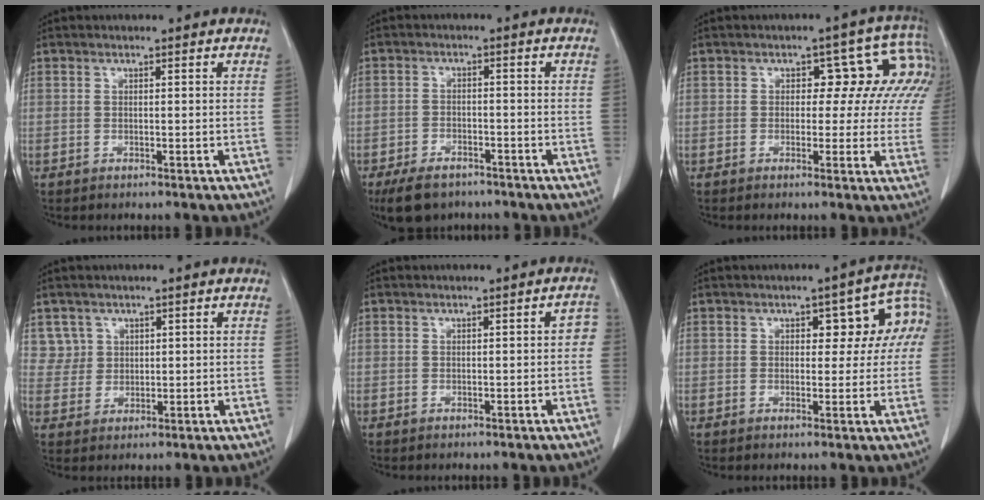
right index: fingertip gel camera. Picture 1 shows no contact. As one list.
[{"total": 7.3, "force": [-5.5, 3.5, 3.1], "torque": [-0.058, -0.004, -0.087]}, {"total": 8.1, "force": [3.5, 5.3, 5.1], "torque": [-0.046, 0.025, 0.018]}, {"total": 3.4, "force": [1.7, 2.9, -0.4], "torque": [0.022, 0.006, 0.029]}, {"total": 1.8, "force": [-0.3, 0.8, 1.5], "torque": [-0.004, 0.008, -0.004]}, {"total": 7.0, "force": [1.5, 4.0, 5.6], "torque": [-0.051, 0.038, 0.017]}]